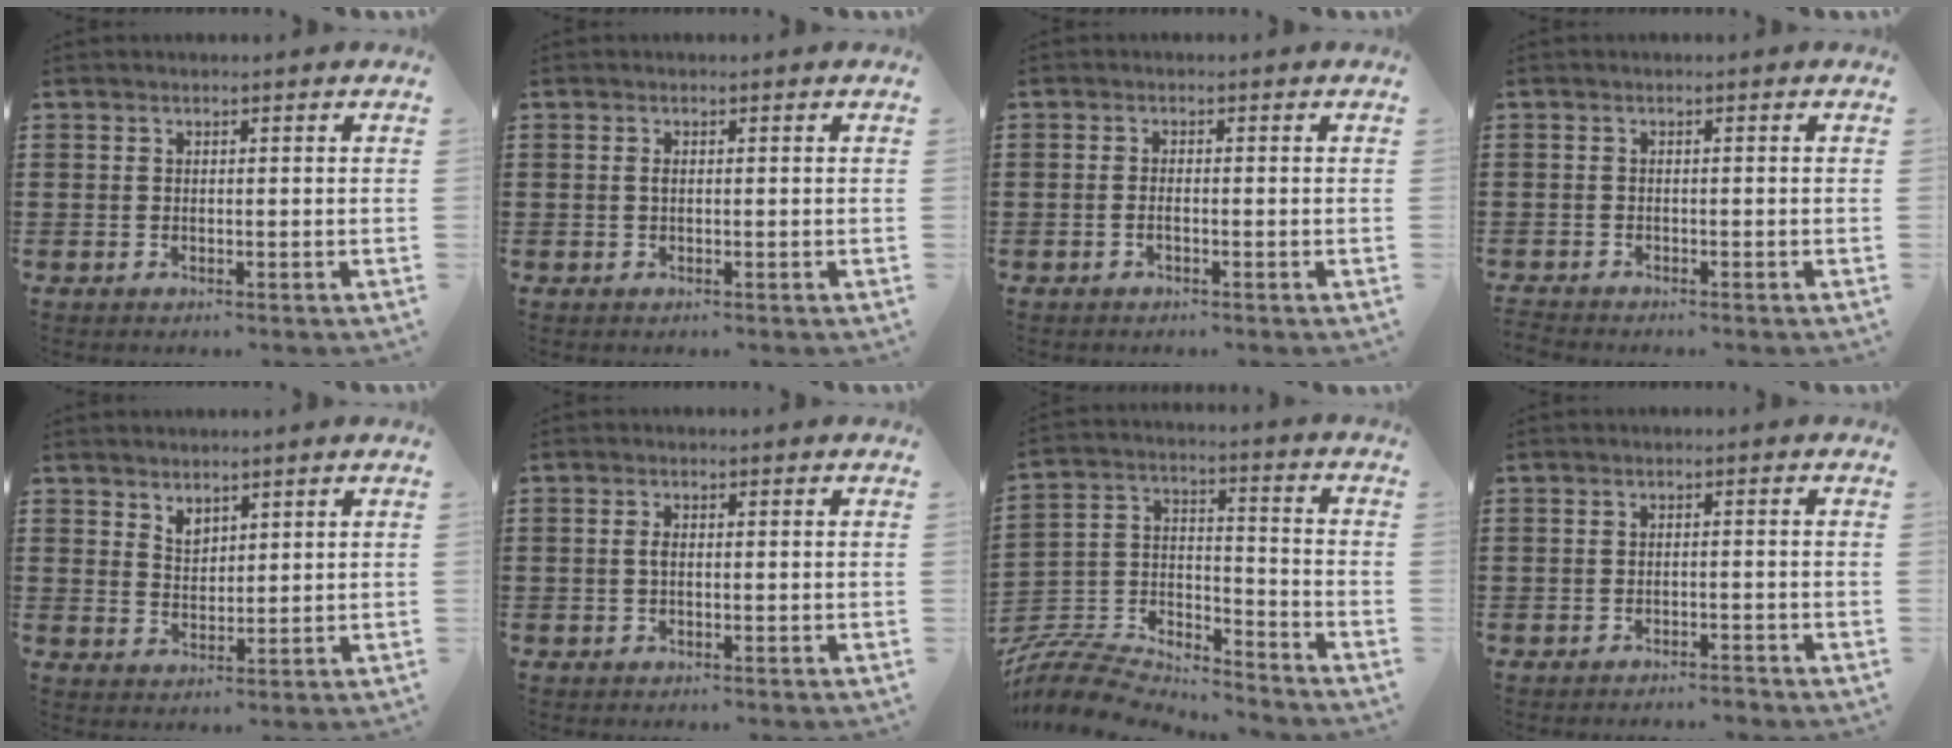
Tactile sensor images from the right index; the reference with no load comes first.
{"total": 0.7, "force": [0.0, 0.3, 0.6], "torque": [-0.014, -0.001, 0.000]}
{"total": 1.0, "force": [-0.5, 0.0, 0.8], "torque": [-0.018, -0.009, -0.006]}
{"total": 0.9, "force": [-0.9, 0.1, -0.1], "torque": [-0.001, 0.001, -0.020]}
{"total": 2.5, "force": [2.2, 1.2, 0.3], "torque": [-0.011, 0.001, 0.042]}
{"total": 1.3, "force": [-0.2, 0.5, 1.2], "torque": [-0.031, -0.002, -0.006]}
{"total": 8.5, "force": [-8.1, 2.0, 1.5], "torque": [-0.046, 0.005, -0.165]}
{"total": 1.6, "force": [-1.6, 0.1, 0.2], "torque": [-0.009, 0.002, -0.034]}